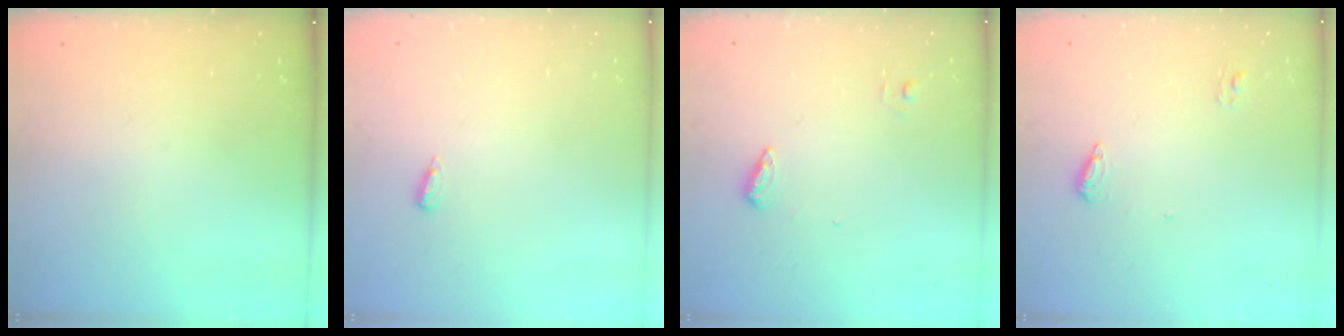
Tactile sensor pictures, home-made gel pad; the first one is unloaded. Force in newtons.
{"total": 4.4, "press": 3.4, "slide": 2.9}
{"total": 5.9, "press": 5.8, "slide": 1.4}
{"total": 7.0, "press": 7.0, "slide": 0.5}